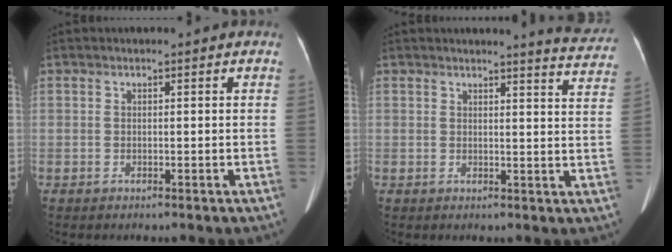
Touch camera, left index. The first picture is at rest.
{"total": 7.0, "force": [7.0, -0.3, 0.8], "torque": [-0.011, -0.048, 0.057]}